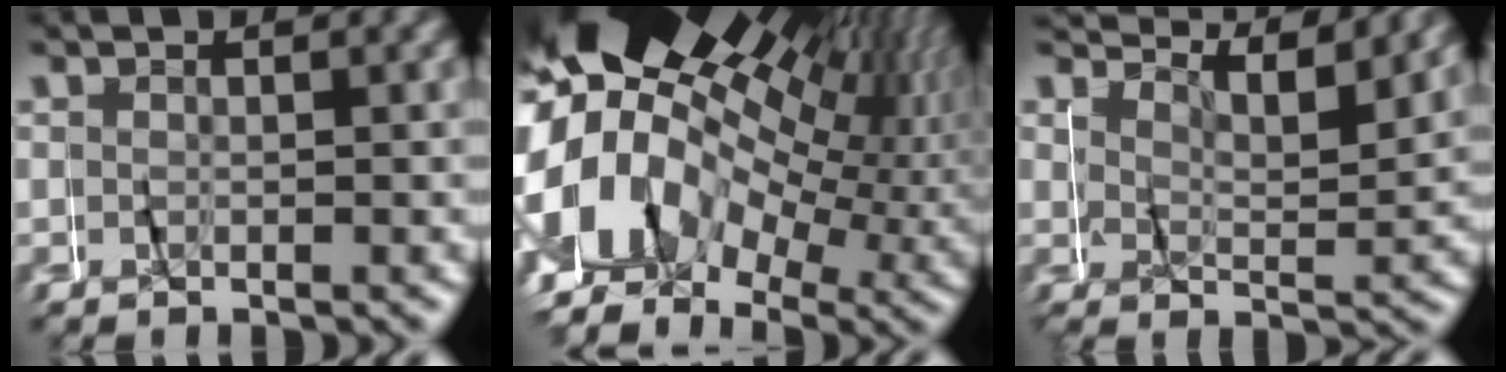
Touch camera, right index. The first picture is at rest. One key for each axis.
{"total": 27.2, "fx": 2.8, "fy": 19.7, "fz": 18.5, "tx": -0.284, "ty": 0.023, "tz": 0.003}
{"total": 4.3, "fx": 3.7, "fy": 0.0, "fz": 2.3, "tx": -0.040, "ty": 0.016, "tz": 0.051}